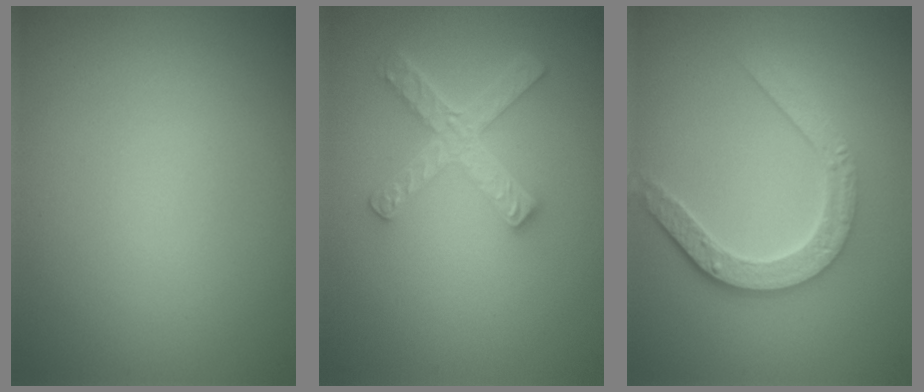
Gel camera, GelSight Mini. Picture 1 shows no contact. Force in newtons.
{"total": 4.5, "press": 3.3, "slide": 3.0}
{"total": 4.7, "press": 3.5, "slide": 3.1}